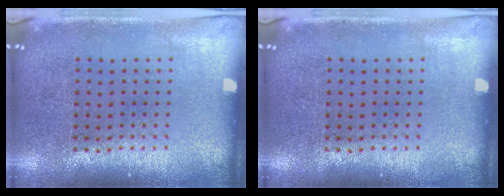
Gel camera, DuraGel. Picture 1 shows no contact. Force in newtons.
{"total": 0.0}